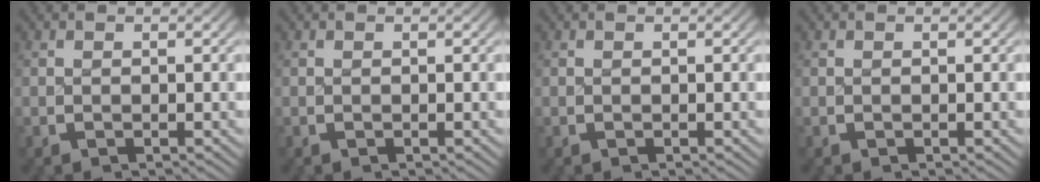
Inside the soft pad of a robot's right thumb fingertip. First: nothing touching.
{"total": 0.0}
{"total": 0.0}
{"total": 0.0}